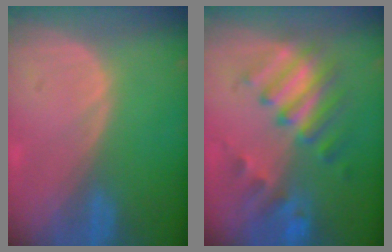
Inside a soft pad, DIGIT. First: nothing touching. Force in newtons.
{"total": 8.1, "press": 7.7, "slide": 2.7}